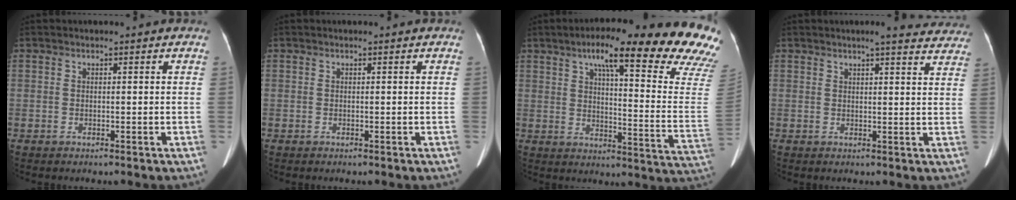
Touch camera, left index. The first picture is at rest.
{"total": 0.0}
{"total": 25.1, "force": [18.8, 2.5, 16.5], "torque": [-0.196, -0.037, 0.223]}
{"total": 12.7, "force": [11.6, 1.8, 4.8], "torque": [-0.034, -0.006, 0.111]}